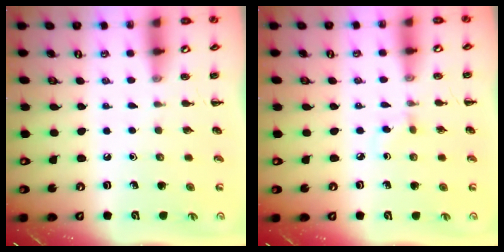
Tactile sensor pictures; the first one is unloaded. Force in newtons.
{"total": 2.0, "press": 1.7, "slide": 1.0}